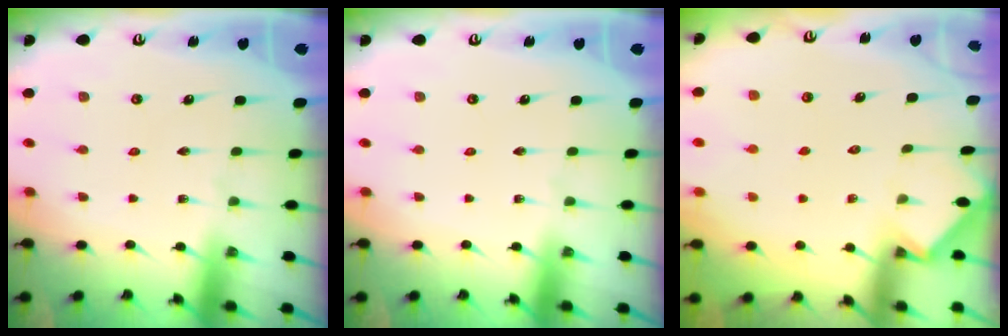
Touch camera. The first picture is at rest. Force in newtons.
{"total": 0.0}
{"total": 2.6, "press": 2.5, "slide": 0.3}